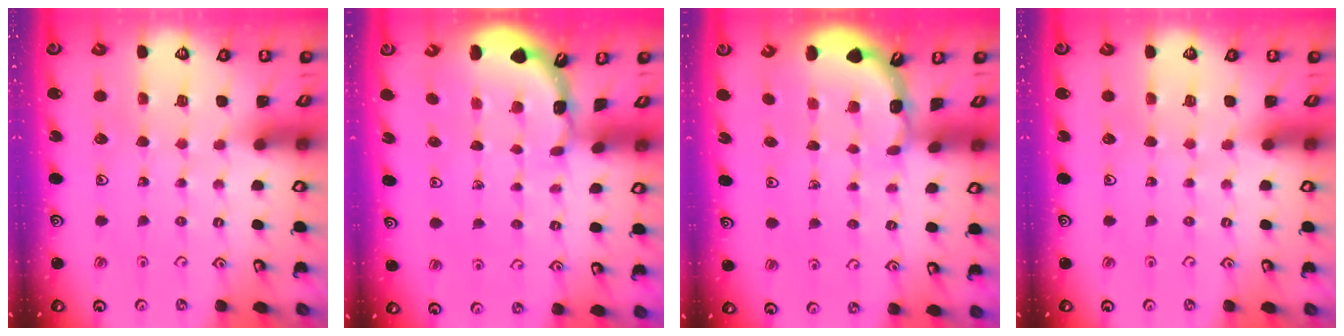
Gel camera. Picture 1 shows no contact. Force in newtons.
{"total": 1.5, "press": 1.5, "slide": 0.1}
{"total": 2.2, "press": 2.2, "slide": 0.1}
{"total": 0.0}